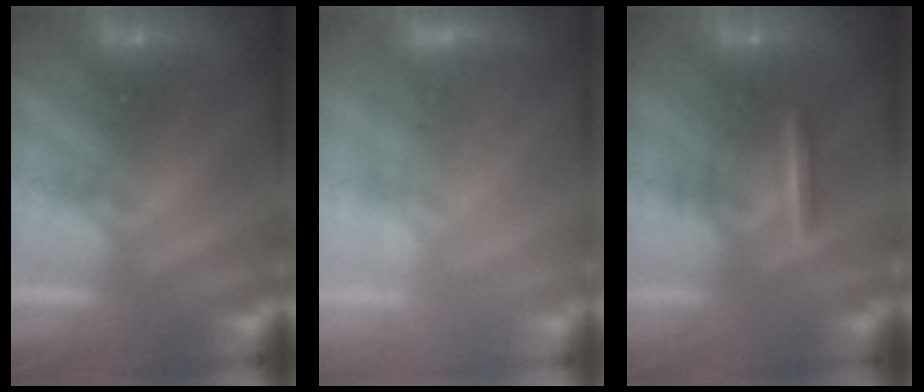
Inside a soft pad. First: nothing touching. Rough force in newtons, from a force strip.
{"total": 2.6}
{"total": 8.7}